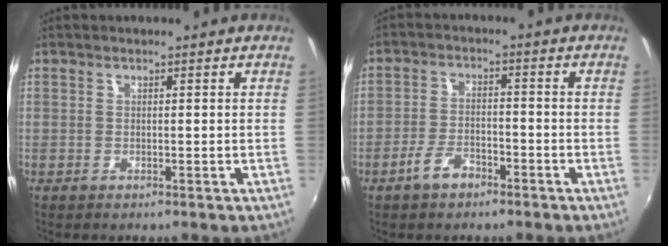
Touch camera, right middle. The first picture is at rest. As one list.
[{"total": 5.1, "force": [-3.5, 2.2, 2.9], "torque": [-0.066, 0.002, -0.061]}]